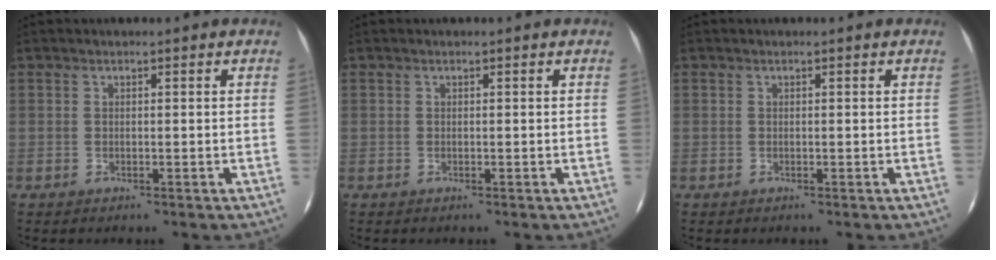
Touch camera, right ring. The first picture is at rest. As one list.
[{"total": 0.0}, {"total": 0.0}]